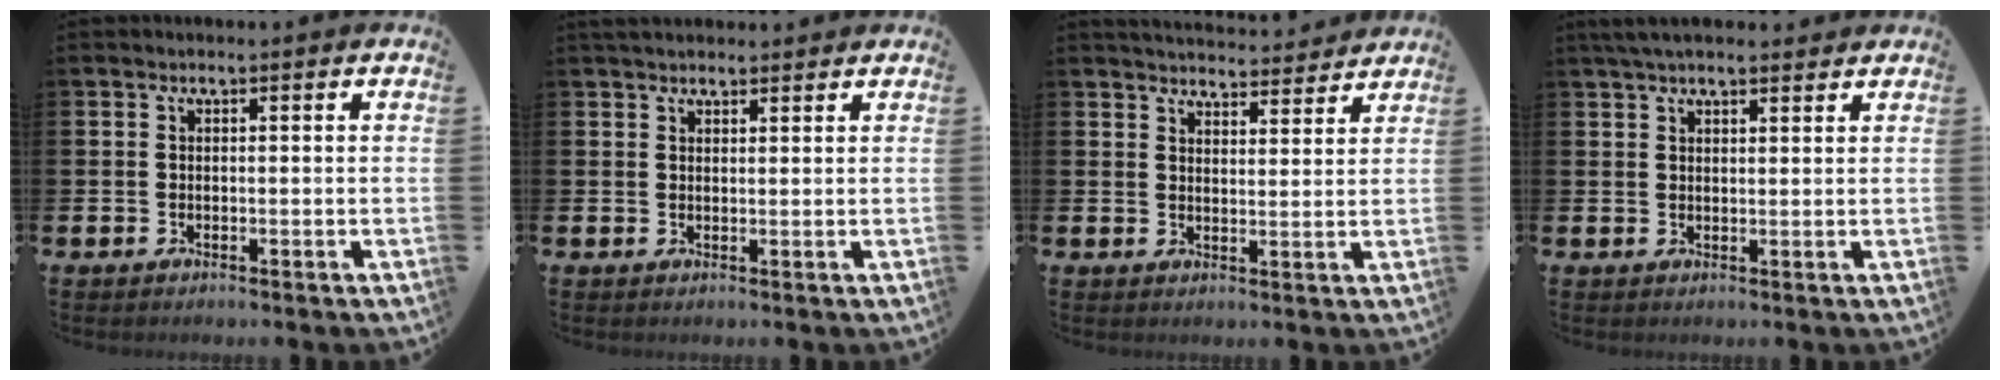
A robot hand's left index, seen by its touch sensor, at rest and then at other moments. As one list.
[{"total": 2.1, "force": [2.0, 0.6, 0.4], "torque": [0.001, -0.004, 0.034]}, {"total": 4.4, "force": [4.4, 0.5, 0.1], "torque": [0.001, -0.031, 0.076]}, {"total": 3.4, "force": [3.1, 0.8, 1.4], "torque": [-0.030, -0.002, 0.055]}]